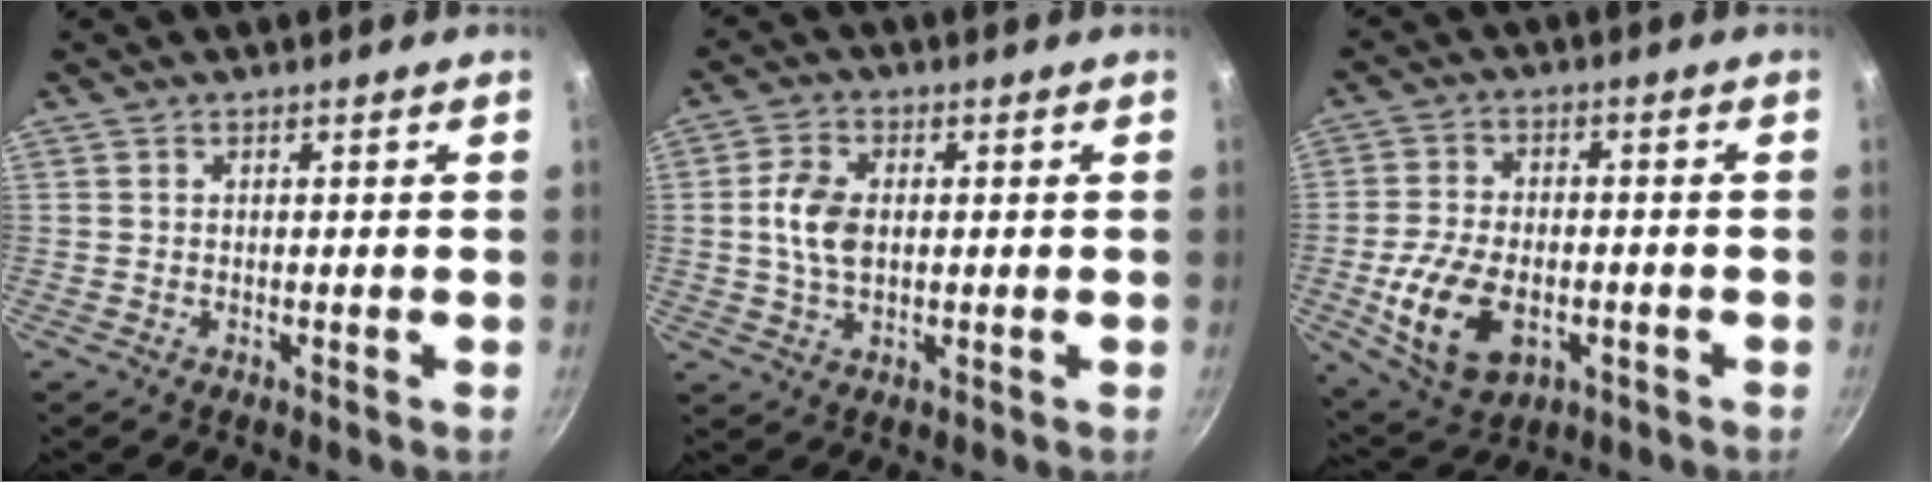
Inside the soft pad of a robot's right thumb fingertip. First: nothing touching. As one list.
[{"total": 7.1, "force": [0.5, 4.6, 5.5], "torque": [-0.099, 0.007, 0.006]}, {"total": 13.7, "force": [-3.8, 8.5, 10.0], "torque": [-0.178, 0.010, -0.058]}]